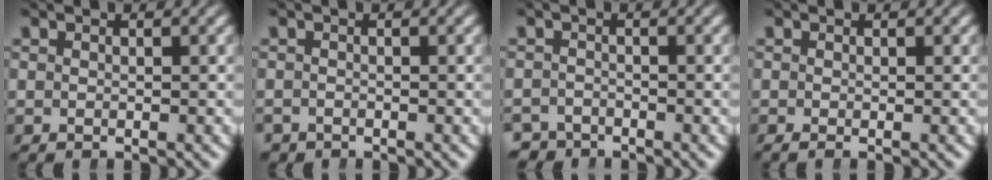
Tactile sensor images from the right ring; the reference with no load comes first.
{"total": 1.1, "force": [-1.0, 0.3, -0.4], "torque": [0.004, -0.015, -0.012]}
{"total": 2.3, "force": [-2.2, 0.5, -0.5], "torque": [0.008, -0.019, -0.037]}
{"total": 0.7, "force": [-0.5, 0.2, 0.4], "torque": [-0.008, -0.006, -0.005]}